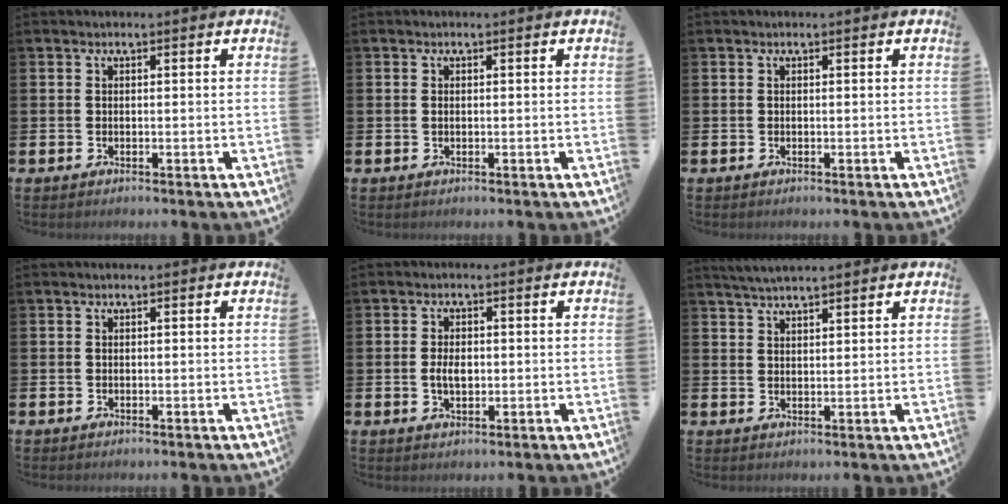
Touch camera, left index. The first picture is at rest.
{"total": 0.0}
{"total": 0.0}
{"total": 0.0}
{"total": 2.9, "force": [-0.2, 1.8, 2.3], "torque": [-0.037, 0.003, -0.007]}
{"total": 3.1, "force": [3.0, 0.4, 0.9], "torque": [-0.024, -0.008, 0.054]}